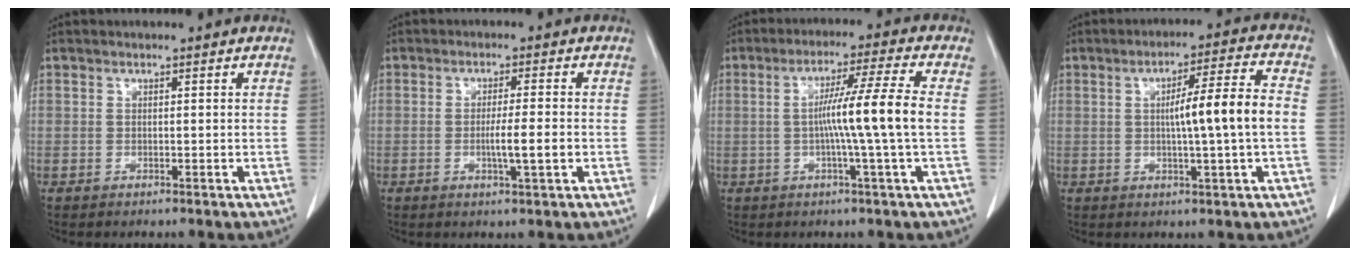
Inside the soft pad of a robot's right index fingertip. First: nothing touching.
{"total": 4.6, "force": [-1.0, 0.0, 4.5], "torque": [-0.077, -0.006, -0.016]}
{"total": 9.4, "force": [-0.5, -2.0, 9.2], "torque": [-0.161, 0.006, -0.006]}
{"total": 9.5, "force": [-0.2, -0.5, 9.5], "torque": [-0.151, 0.009, -0.005]}